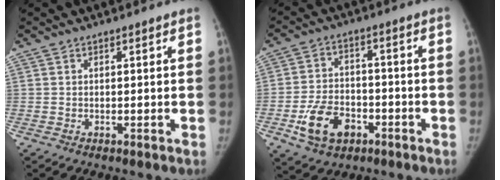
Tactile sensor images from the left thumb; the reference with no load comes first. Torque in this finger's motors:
{"motor_torque": [-1.08, 1.17, 0.48, 0.45, 0.07]}